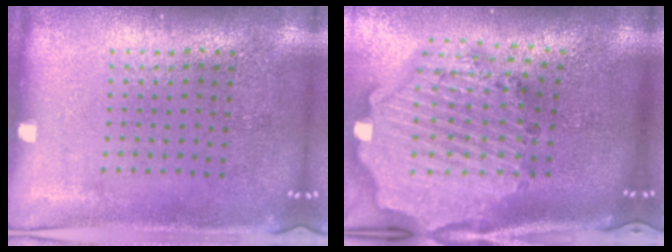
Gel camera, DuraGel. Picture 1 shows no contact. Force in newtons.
{"total": 4.0, "press": 3.2, "slide": 2.4}